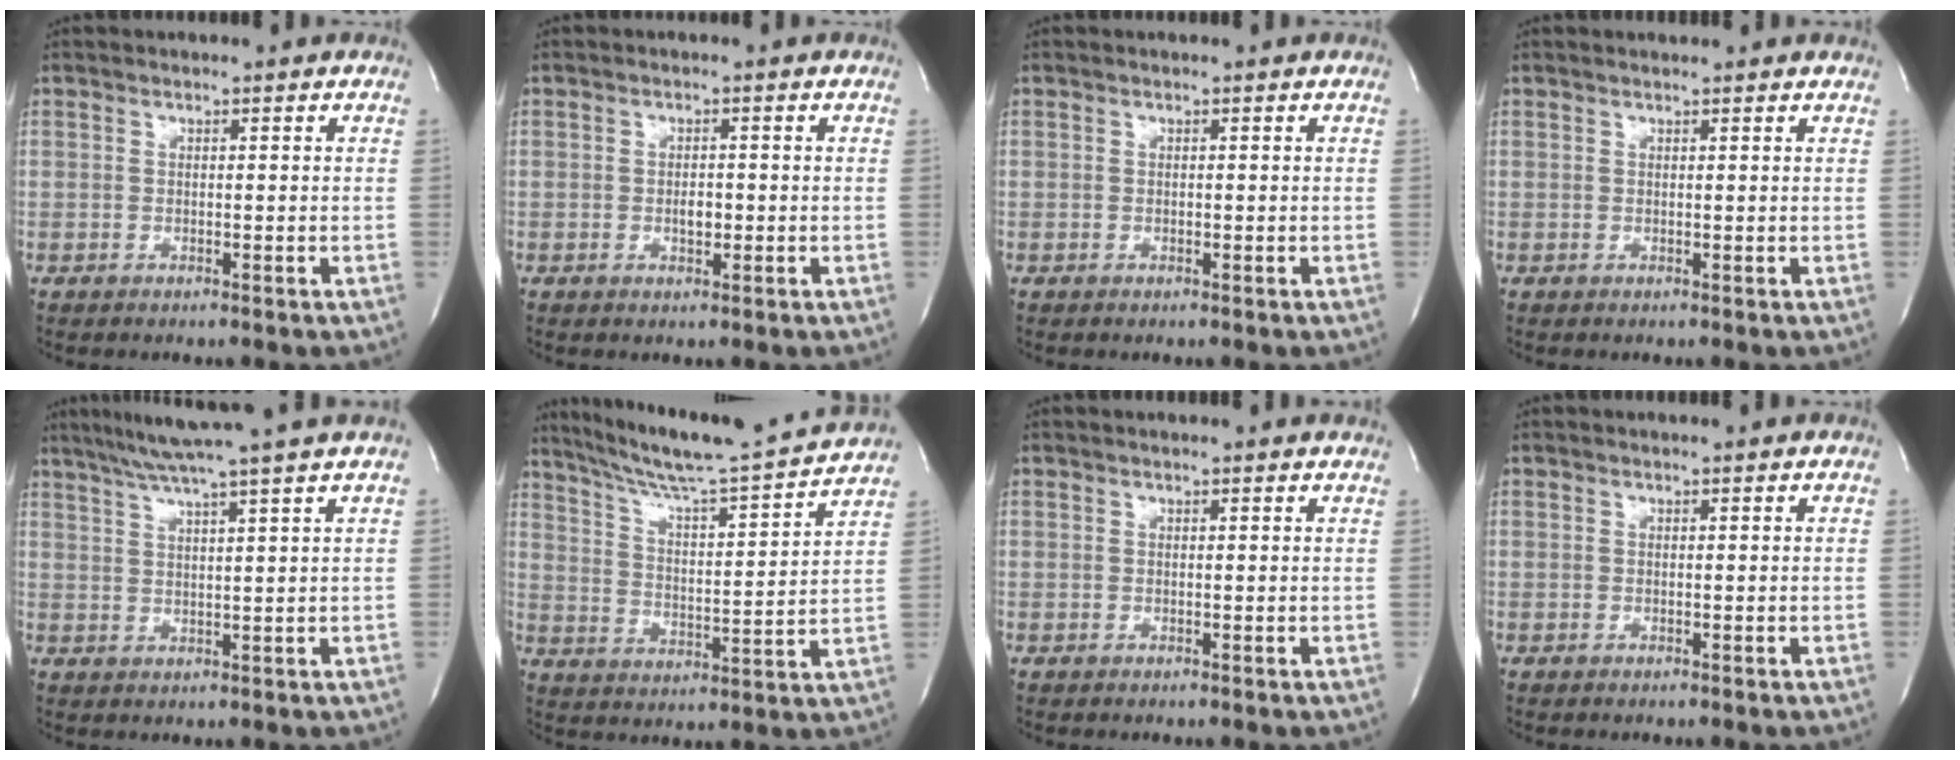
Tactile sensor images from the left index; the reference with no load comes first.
{"total": 1.8, "force": [-0.3, 0.9, 1.5], "torque": [-0.027, 0.001, -0.003]}
{"total": 0.0}
{"total": 1.9, "force": [1.8, 0.2, 0.5], "torque": [-0.014, 0.014, 0.022]}
{"total": 9.7, "force": [7.8, -2.3, 5.3], "torque": [-0.088, 0.009, 0.116]}
{"total": 18.0, "force": [16.5, -1.1, 7.1], "torque": [-0.126, -0.022, 0.246]}
{"total": 4.4, "force": [4.2, 0.1, 1.4], "torque": [-0.020, 0.016, 0.038]}
{"total": 0.8, "force": [0.8, -0.1, 0.3], "torque": [-0.006, 0.002, 0.012]}